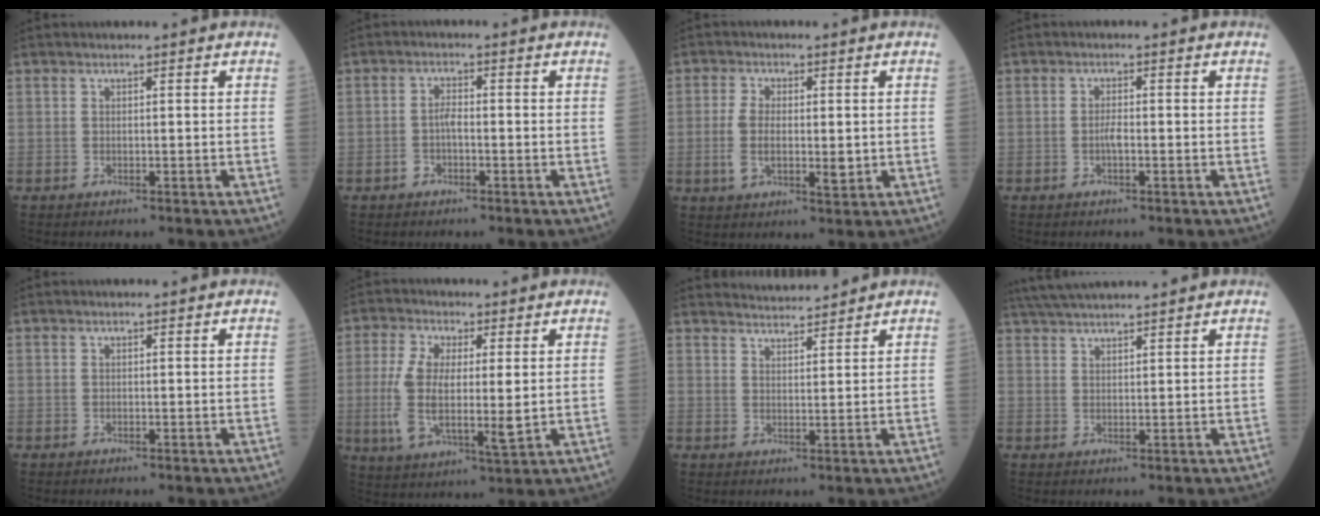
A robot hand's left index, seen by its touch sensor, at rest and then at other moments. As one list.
[{"total": 2.3, "force": [-0.9, 1.0, 1.8], "torque": [-0.039, 0.002, -0.017]}, {"total": 6.7, "force": [-0.6, 3.0, 6.0], "torque": [-0.121, -0.009, -0.010]}, {"total": 1.5, "force": [-0.5, 0.3, 1.4], "torque": [-0.030, -0.001, -0.011]}, {"total": 0.0}, {"total": 11.0, "force": [0.0, 3.5, 10.4], "torque": [-0.228, -0.011, 0.002]}, {"total": 4.3, "force": [4.3, -0.1, 0.2], "torque": [-0.013, 0.013, 0.072]}, {"total": 8.6, "force": [7.8, 0.2, 3.6], "torque": [-0.068, 0.040, 0.131]}]